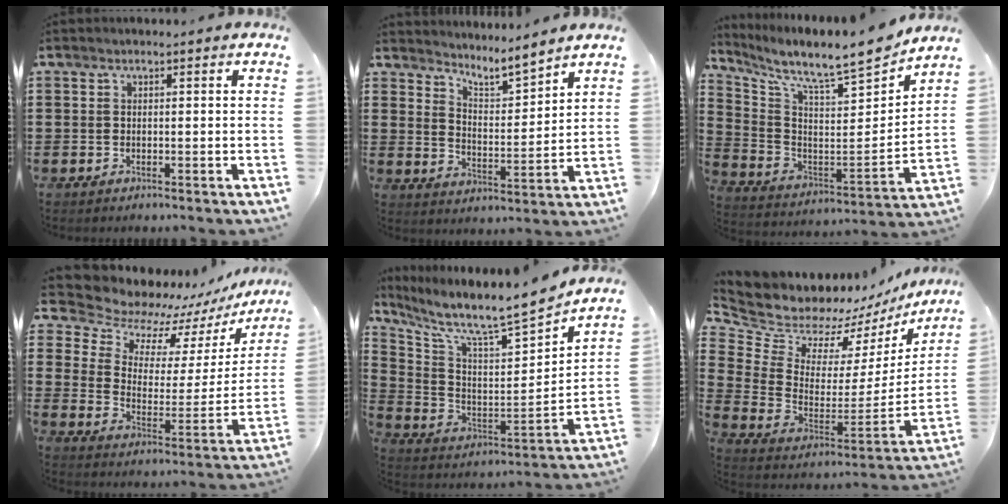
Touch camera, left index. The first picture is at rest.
{"total": 4.6, "force": [4.5, -0.2, 0.9], "torque": [-0.040, -0.036, 0.075]}
{"total": 8.1, "force": [7.6, 0.4, 2.8], "torque": [-0.079, -0.076, 0.116]}
{"total": 8.8, "force": [8.0, 3.2, 1.7], "torque": [-0.067, -0.066, 0.137]}
{"total": 6.7, "force": [6.3, -0.1, 2.1], "torque": [-0.071, -0.071, 0.094]}
{"total": 8.3, "force": [7.9, 2.7, 0.4], "torque": [-0.064, -0.076, 0.141]}